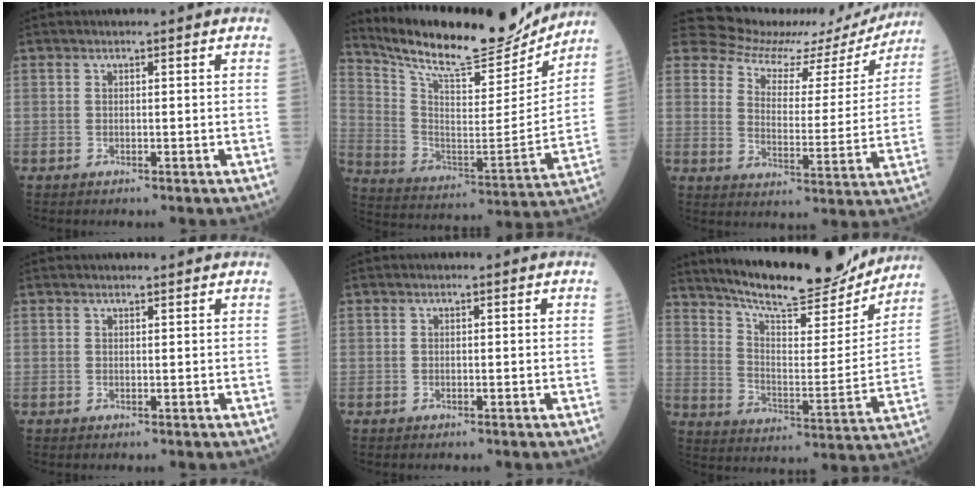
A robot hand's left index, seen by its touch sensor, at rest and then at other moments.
{"total": 20.8, "force": [19.2, 3.4, 7.2], "torque": [-0.140, -0.038, 0.295]}
{"total": 16.0, "force": [15.5, 3.2, 1.7], "torque": [-0.022, -0.042, 0.194]}
{"total": 1.2, "force": [1.2, 0.2, 0.2], "torque": [-0.007, 0.008, 0.016]}
{"total": 0.0}
{"total": 20.8, "force": [19.1, 3.0, 7.8], "torque": [-0.126, -0.028, 0.275]}